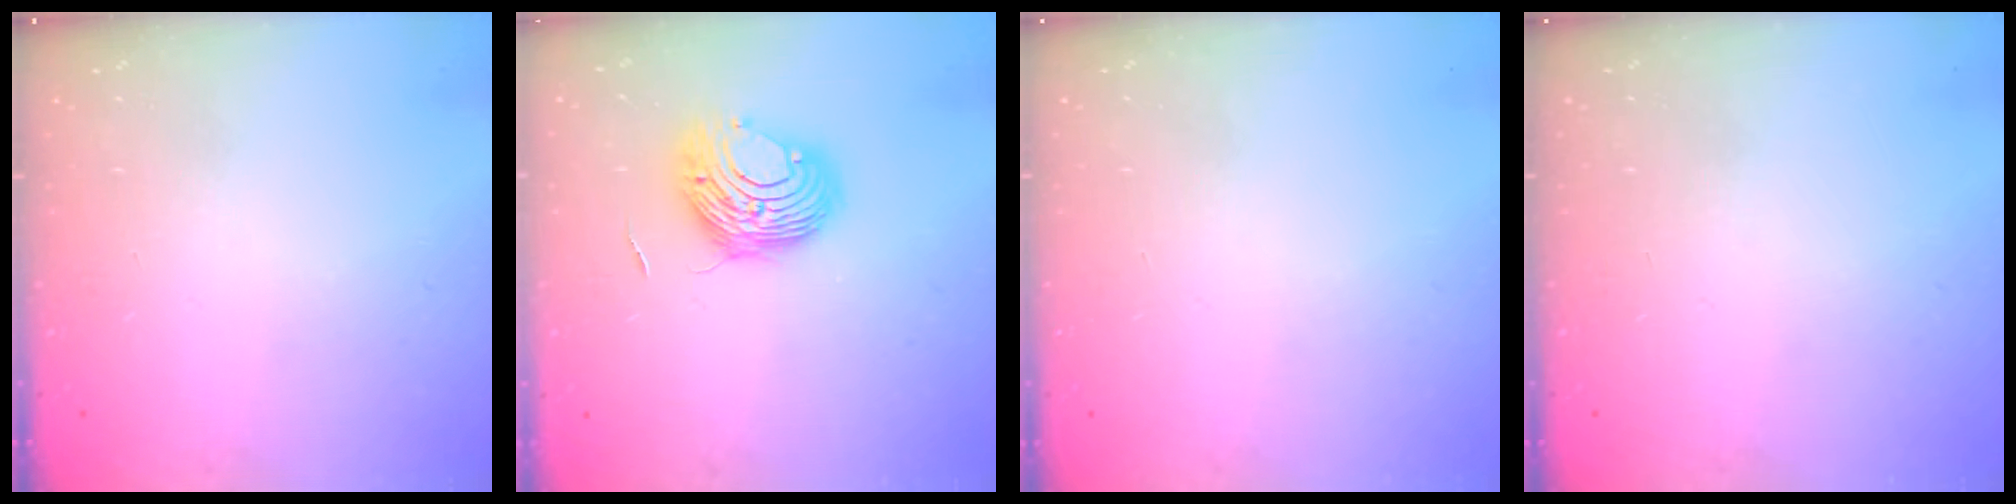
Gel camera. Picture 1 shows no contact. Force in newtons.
{"total": 9.3, "press": 9.3, "slide": 0.6}
{"total": 0.0}
{"total": 0.0}